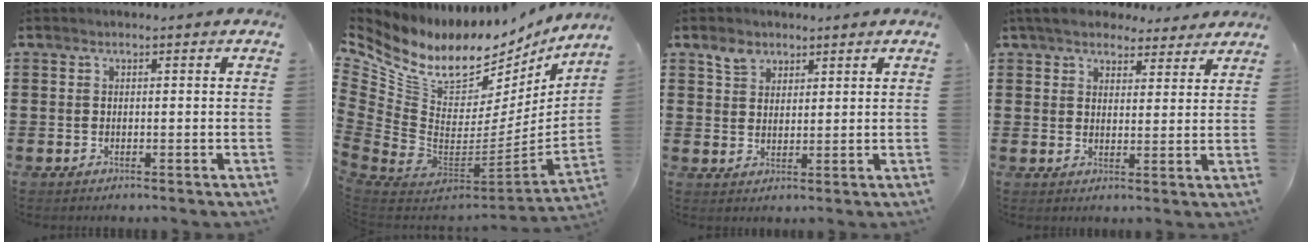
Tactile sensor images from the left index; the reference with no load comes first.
{"total": 11.0, "force": [7.4, 6.0, 5.4], "torque": [-0.136, -0.069, 0.130]}
{"total": 3.3, "force": [2.3, 2.2, 0.8], "torque": [-0.018, 0.004, 0.043]}
{"total": 5.2, "force": [4.7, 1.7, 1.4], "torque": [-0.045, -0.007, 0.088]}